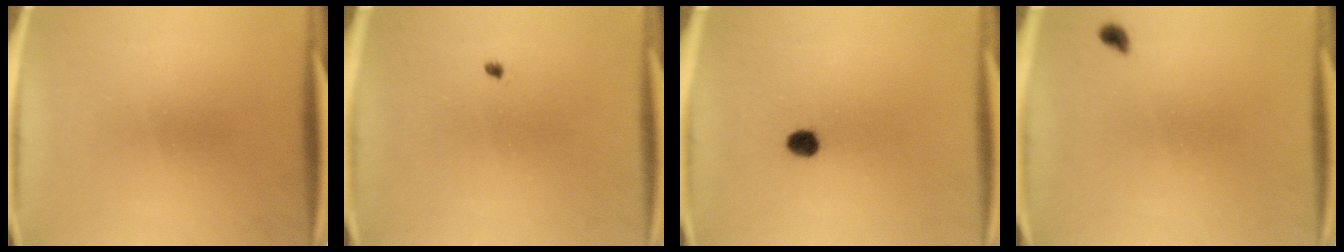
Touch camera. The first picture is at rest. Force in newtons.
{"total": 0.6}
{"total": 2.8}
{"total": 1.4}